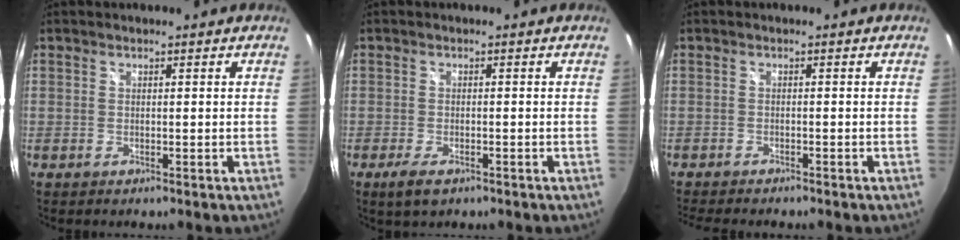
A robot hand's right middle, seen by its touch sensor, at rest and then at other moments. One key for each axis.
{"total": 3.7, "fx": -2.3, "fy": 1.4, "fz": 2.5, "tx": -0.057, "ty": -0.010, "tz": -0.041}
{"total": 5.6, "fx": -5.0, "fy": 0.8, "fz": 2.5, "tx": -0.052, "ty": -0.019, "tz": -0.079}